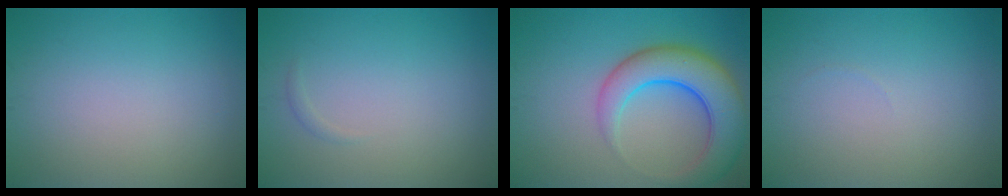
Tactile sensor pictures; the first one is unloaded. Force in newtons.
{"total": 0.5, "press": 0.5, "slide": 0.0}
{"total": 7.7, "press": 7.7, "slide": 0.6}
{"total": 0.0}